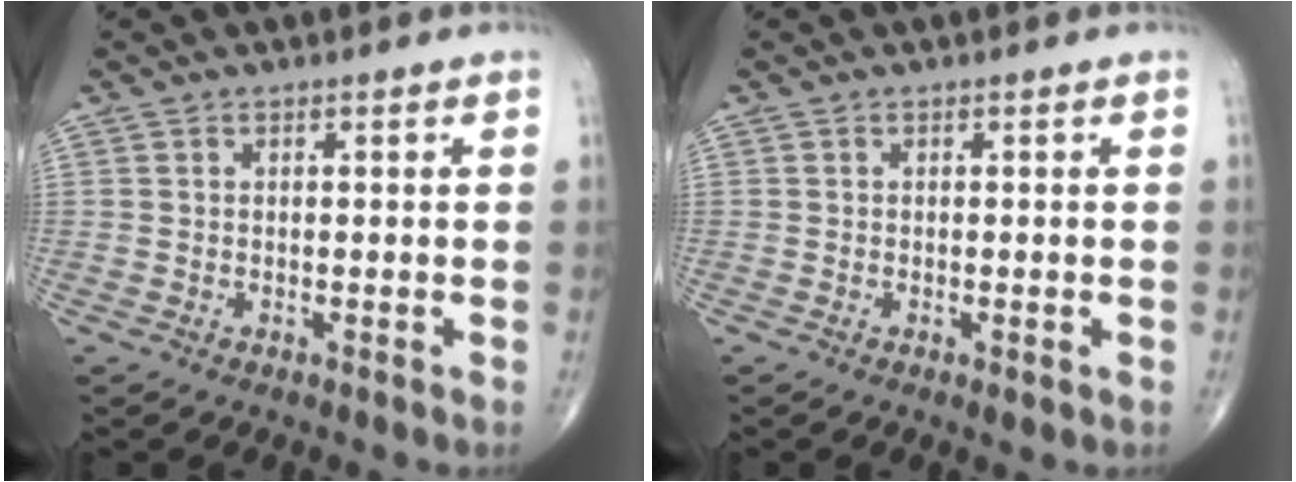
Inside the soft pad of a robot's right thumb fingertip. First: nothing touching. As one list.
[{"total": 1.0, "force": [-0.3, 0.3, 0.9], "torque": [-0.011, -0.003, -0.003]}]